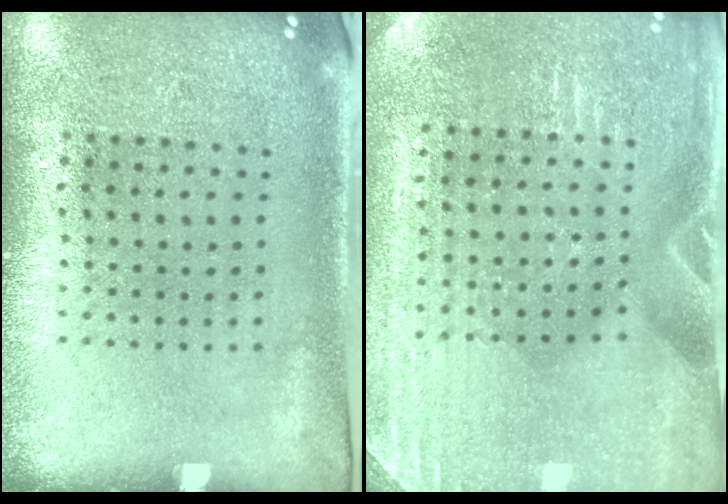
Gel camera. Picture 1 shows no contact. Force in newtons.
{"total": 3.0, "press": 3.0, "slide": 0.2}